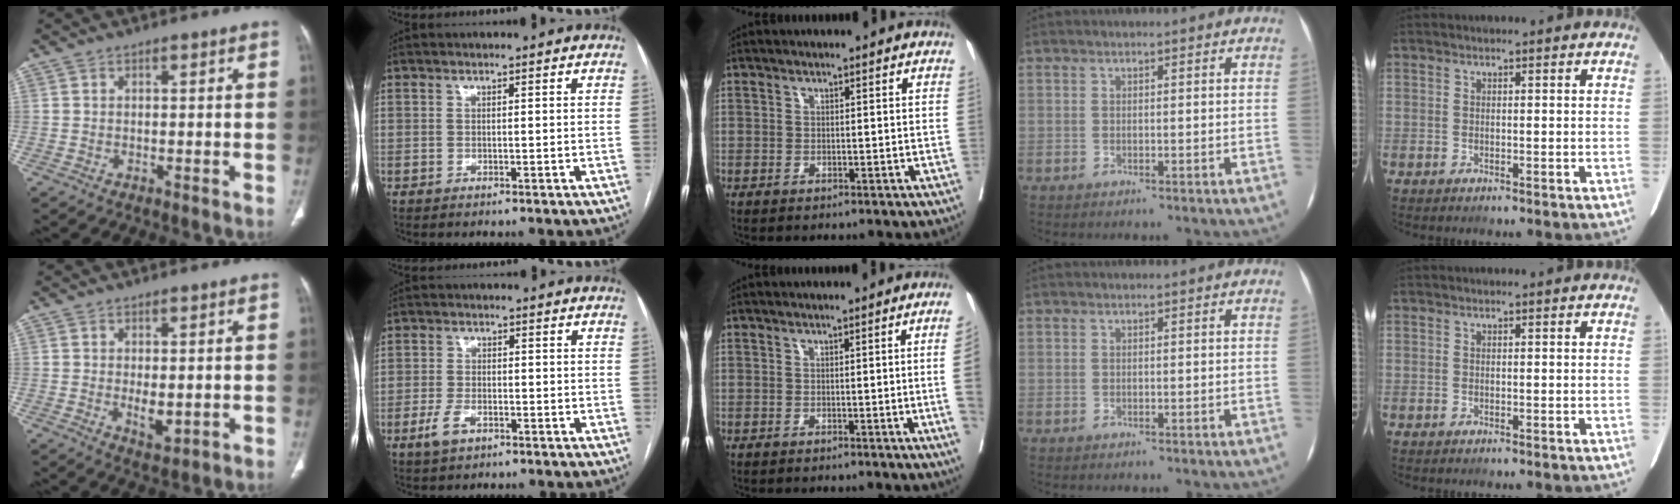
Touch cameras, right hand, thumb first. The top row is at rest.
{"thumb": {"total": 3.8, "force": [-0.3, 1.9, 3.3], "torque": [-0.047, -0.010, 0.001]}, "index": {"total": 3.7, "force": [-1.8, 2.1, 2.4], "torque": [-0.053, -0.001, -0.030]}, "middle": {"total": 3.4, "force": [-0.6, -1.2, 3.1], "torque": [-0.039, -0.007, -0.008]}}